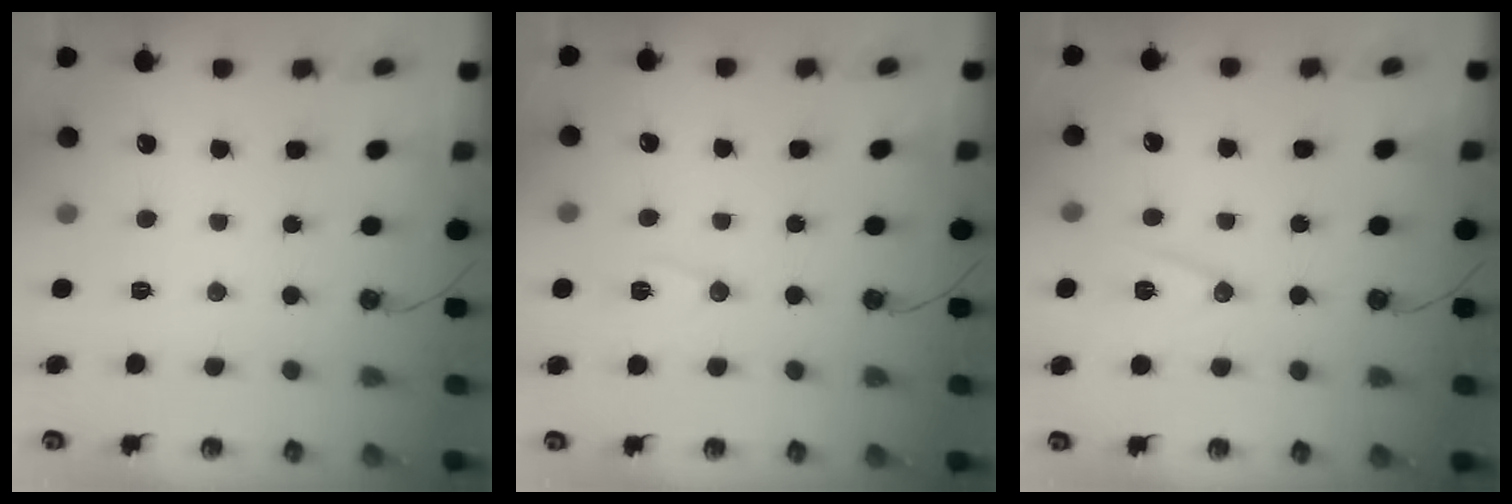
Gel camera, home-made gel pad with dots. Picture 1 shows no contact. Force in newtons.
{"total": 7.3, "press": 7.2, "slide": 1.0}
{"total": 10.3, "press": 9.7, "slide": 3.4}